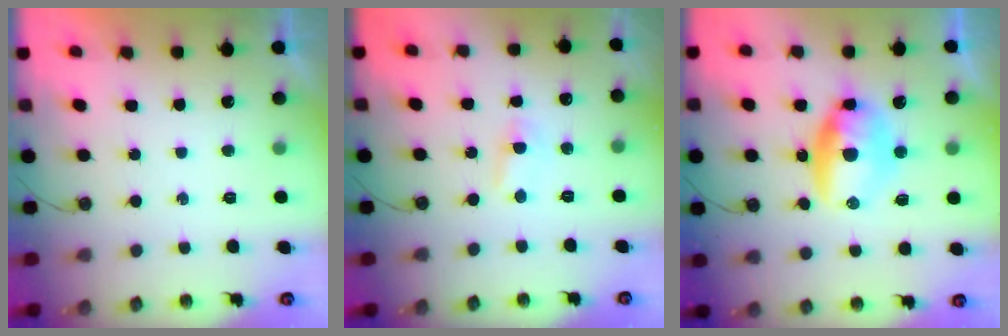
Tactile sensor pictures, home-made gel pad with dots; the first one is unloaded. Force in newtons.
{"total": 2.9, "press": 2.9, "slide": 0.4}
{"total": 15.0, "press": 11.2, "slide": 10.0}